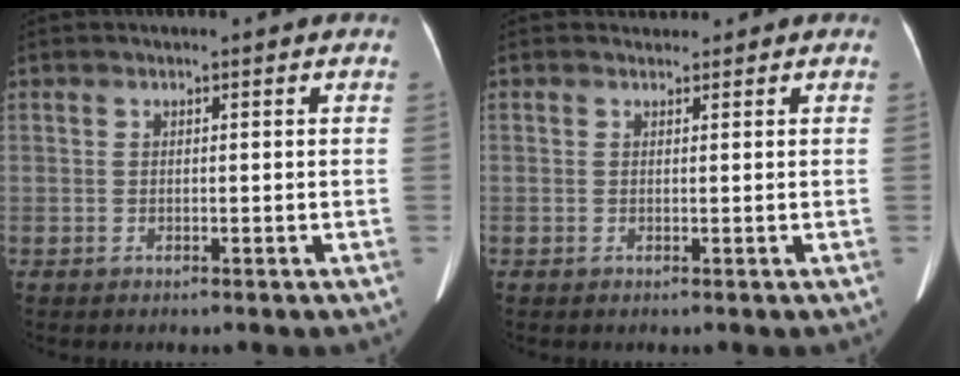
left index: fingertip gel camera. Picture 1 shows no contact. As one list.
[{"total": 1.4, "force": [0.8, 1.1, -0.2], "torque": [0.010, 0.013, 0.008]}]